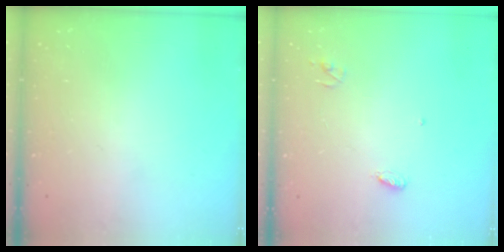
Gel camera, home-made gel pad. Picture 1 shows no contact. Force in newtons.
{"total": 3.6, "press": 3.6, "slide": 0.3}